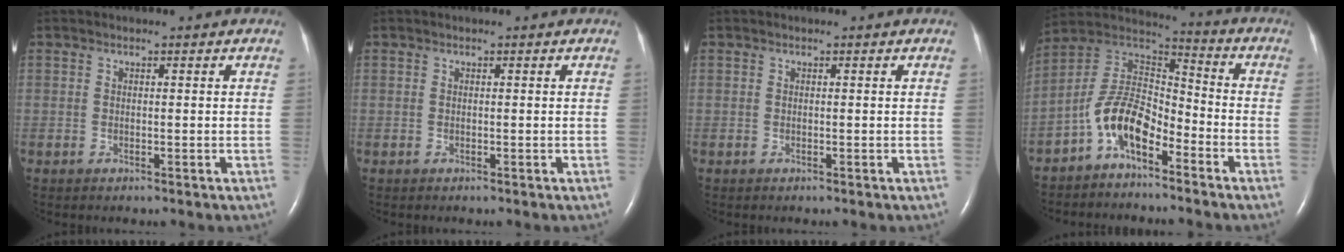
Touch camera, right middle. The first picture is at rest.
{"total": 0.0}
{"total": 0.0}
{"total": 9.9, "force": [-5.7, 4.3, 6.8], "torque": [-0.146, 0.030, -0.112]}